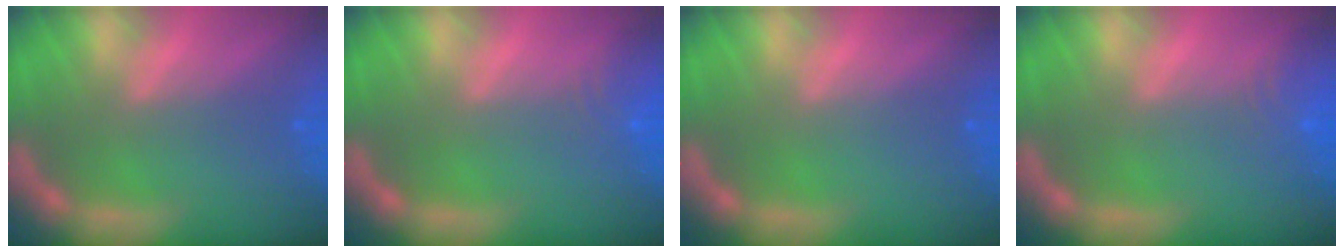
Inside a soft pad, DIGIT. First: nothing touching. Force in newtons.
{"total": 3.0}
{"total": 0.0}
{"total": 3.5}